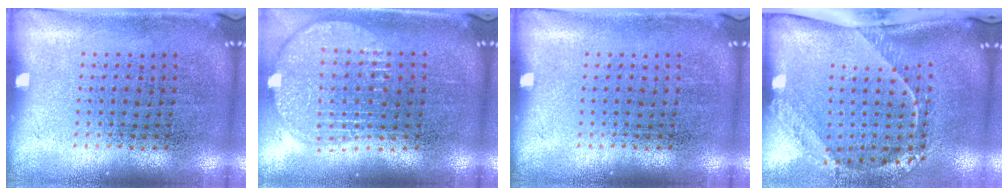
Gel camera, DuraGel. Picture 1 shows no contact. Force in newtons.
{"total": 2.0, "press": 1.7, "slide": 1.1}
{"total": 0.0}
{"total": 2.7, "press": 1.8, "slide": 2.0}